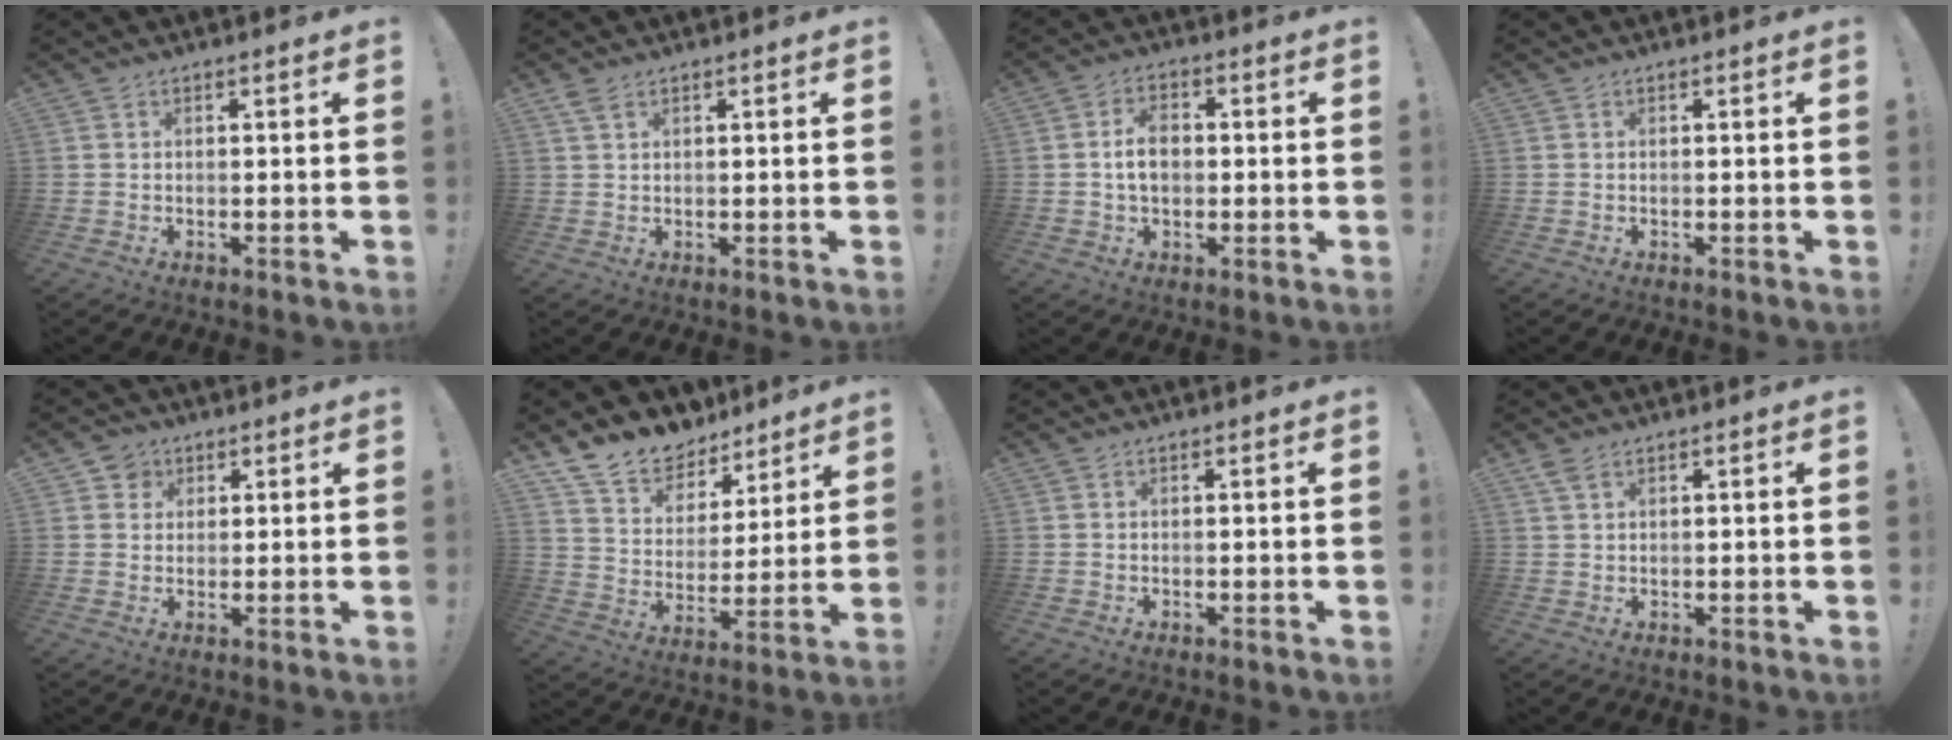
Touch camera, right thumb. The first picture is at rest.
{"total": 2.5, "force": [1.6, 1.2, 1.6], "torque": [-0.028, -0.002, 0.028]}
{"total": 7.1, "force": [0.0, 4.8, 5.2], "torque": [-0.091, 0.004, -0.004]}
{"total": 0.0}
{"total": 4.4, "force": [1.9, 3.8, 0.9], "torque": [-0.009, -0.005, 0.035]}
{"total": 13.6, "force": [10.8, 7.5, 3.6], "torque": [-0.079, -0.075, 0.204]}
{"total": 0.0}
{"total": 2.7, "force": [1.7, 1.3, 1.7], "torque": [-0.031, -0.003, 0.031]}